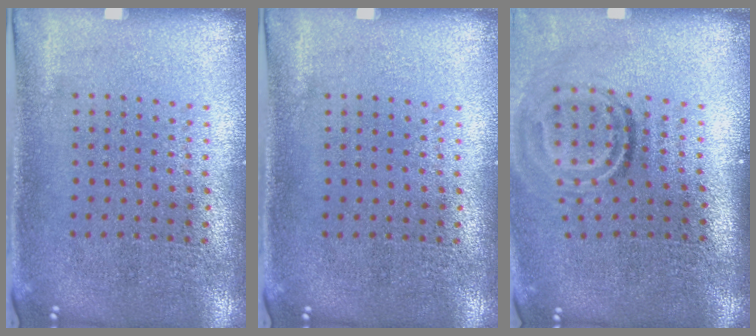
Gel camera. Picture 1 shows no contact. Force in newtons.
{"total": 0.0}
{"total": 1.9, "press": 1.1, "slide": 1.5}